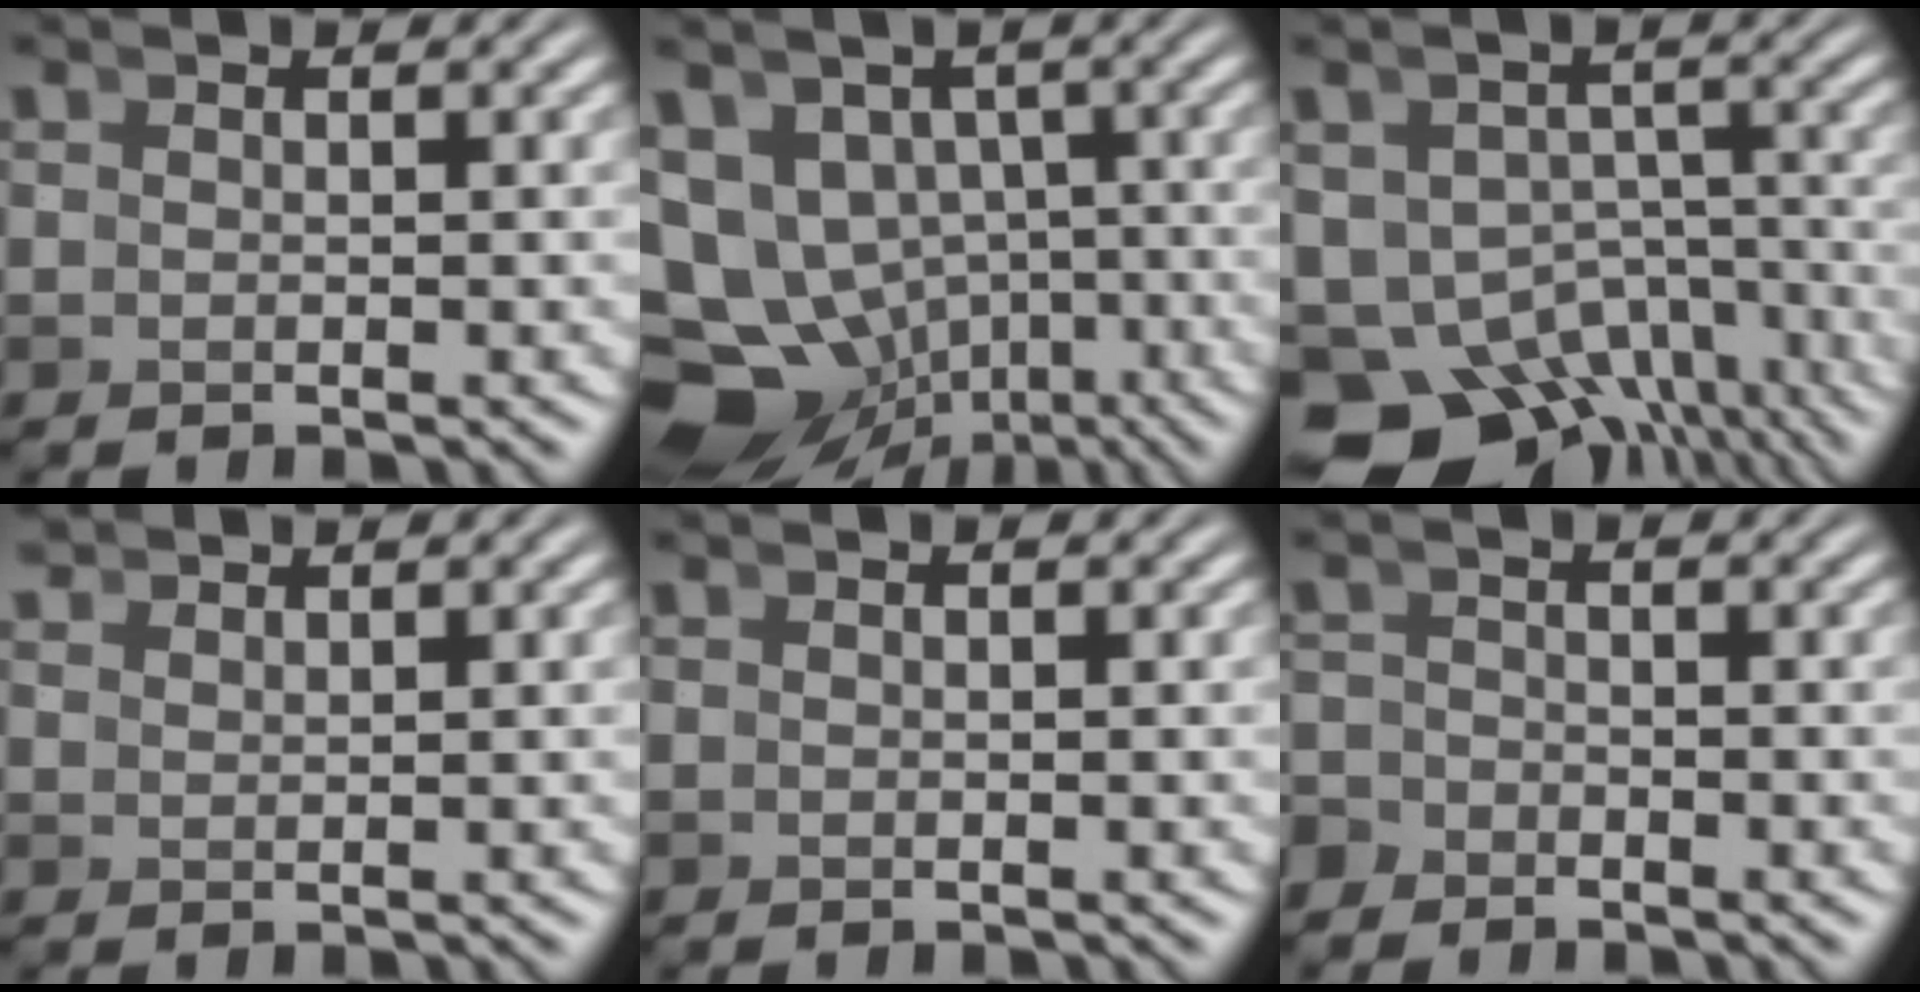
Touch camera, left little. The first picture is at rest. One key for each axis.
{"total": 16.1, "fx": -4.9, "fy": 13.1, "fz": 8.0, "tx": -0.157, "ty": -0.085, "tz": -0.060}
{"total": 16.2, "fx": -8.8, "fy": 11.5, "fz": 7.2, "tx": -0.135, "ty": -0.082, "tz": -0.117}
{"total": 2.2, "fx": 2.0, "fy": -1.0, "fz": -0.2, "tx": 0.018, "ty": 0.004, "tz": 0.043}
{"total": 0.0}
{"total": 2.1, "fx": -2.0, "fy": 0.5, "fz": -0.4, "tx": 0.015, "ty": -0.013, "tz": -0.034}